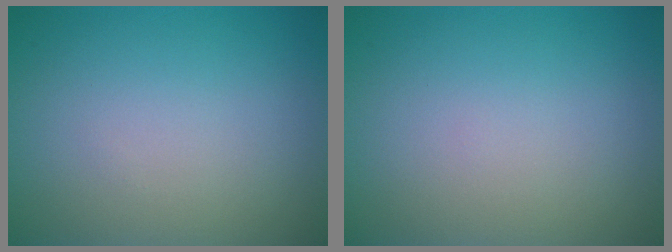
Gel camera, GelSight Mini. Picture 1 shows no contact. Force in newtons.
{"total": 0.0}